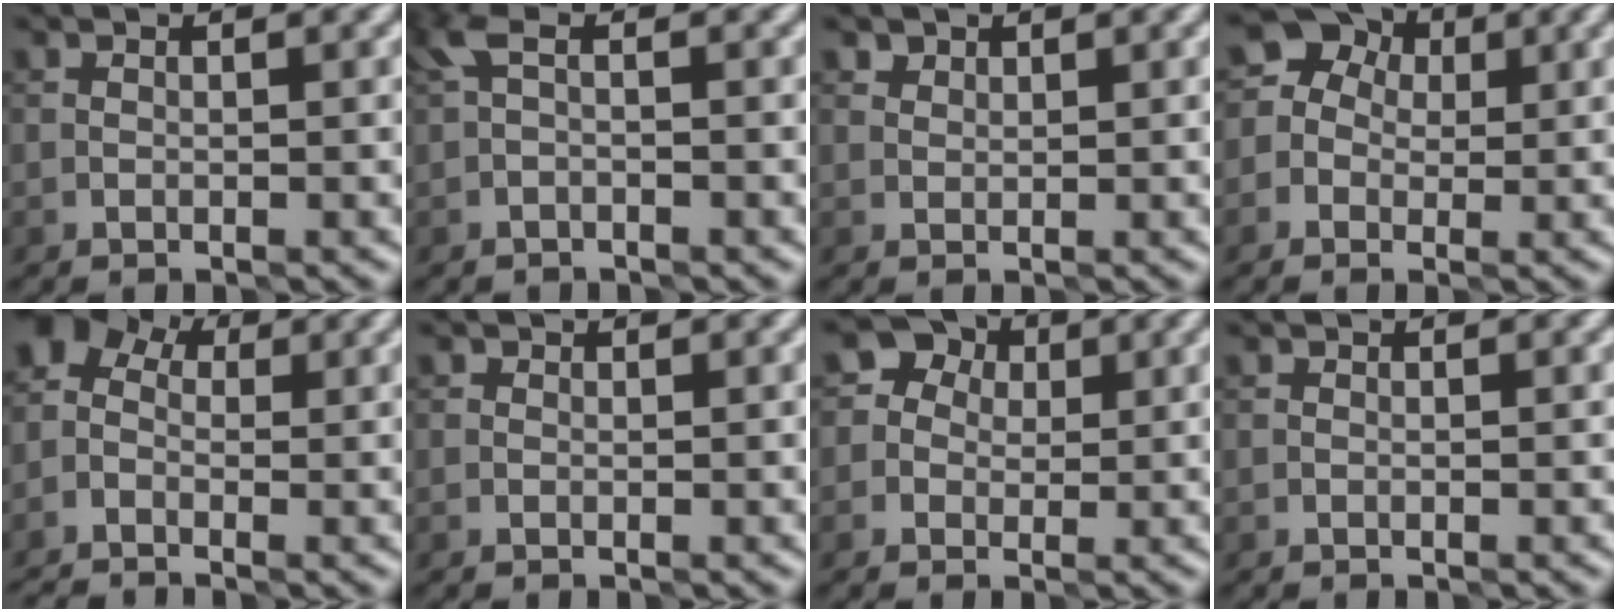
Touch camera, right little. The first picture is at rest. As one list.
[{"total": 1.3, "force": [-0.2, 0.3, 1.2], "torque": [-0.030, 0.005, -0.008]}, {"total": 1.4, "force": [1.2, 0.7, 0.4], "torque": [0.000, 0.004, 0.011]}, {"total": 6.9, "force": [1.6, 6.1, 2.8], "torque": [-0.019, 0.043, -0.016]}, {"total": 3.9, "force": [-1.2, 3.1, 2.2], "torque": [-0.041, 0.008, -0.026]}, {"total": 0.0}, {"total": 4.7, "force": [1.5, 4.0, 1.8], "torque": [0.003, 0.019, -0.001]}, {"total": 0.0}]